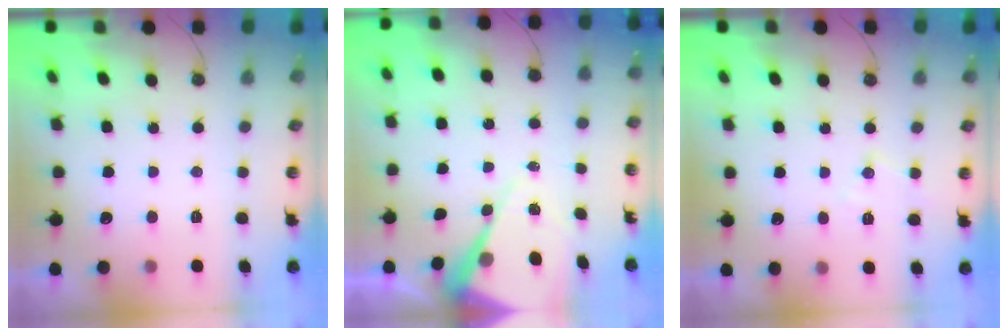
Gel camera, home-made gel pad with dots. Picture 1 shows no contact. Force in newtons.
{"total": 10.1, "press": 10.1, "slide": 0.9}
{"total": 7.8, "press": 7.8, "slide": 0.4}